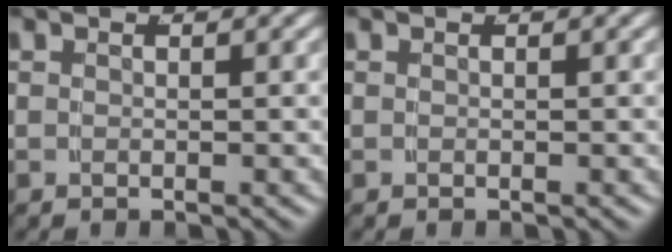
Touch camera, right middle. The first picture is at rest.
{"total": 0.0}